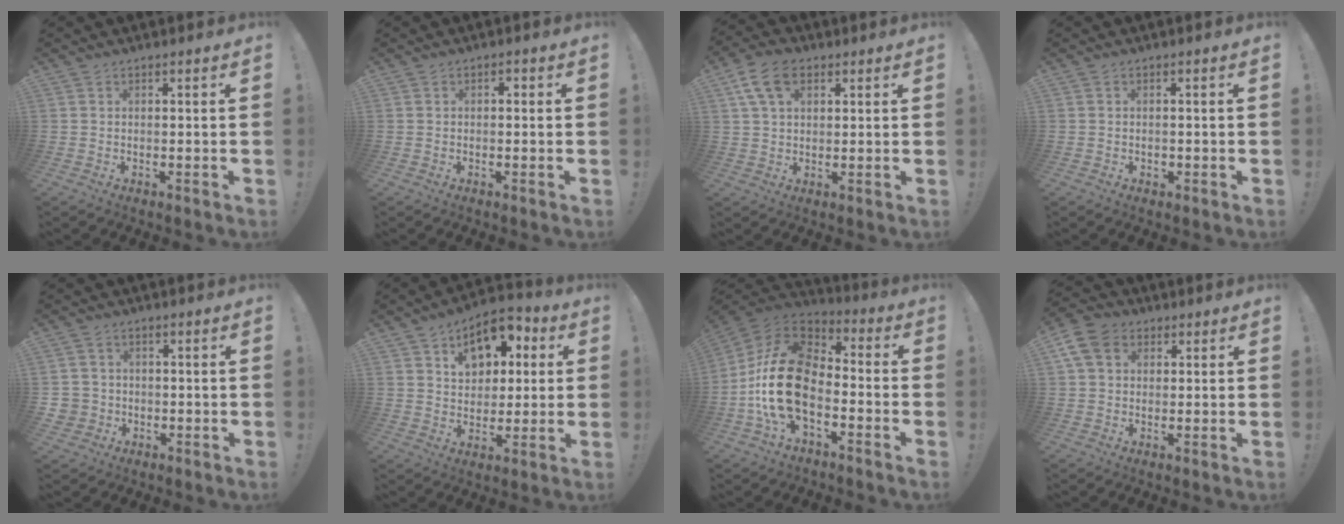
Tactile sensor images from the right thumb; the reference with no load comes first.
{"total": 1.1, "force": [-0.6, 0.7, 0.6], "torque": [-0.012, 0.006, -0.014]}
{"total": 10.1, "force": [4.2, 6.2, 6.9], "torque": [-0.135, 0.003, 0.082]}
{"total": 0.8, "force": [-0.2, 0.7, 0.2], "torque": [-0.011, 0.004, -0.004]}
{"total": 4.4, "force": [-0.1, 4.3, 1.2], "torque": [-0.021, 0.002, 0.000]}
{"total": 12.5, "force": [5.6, 8.7, 6.9], "torque": [-0.100, -0.023, 0.107]}
{"total": 20.2, "force": [-3.9, 12.5, 15.4], "torque": [-0.304, 0.031, -0.057]}
{"total": 9.7, "force": [3.1, 7.3, 5.6], "torque": [-0.120, 0.004, 0.065]}